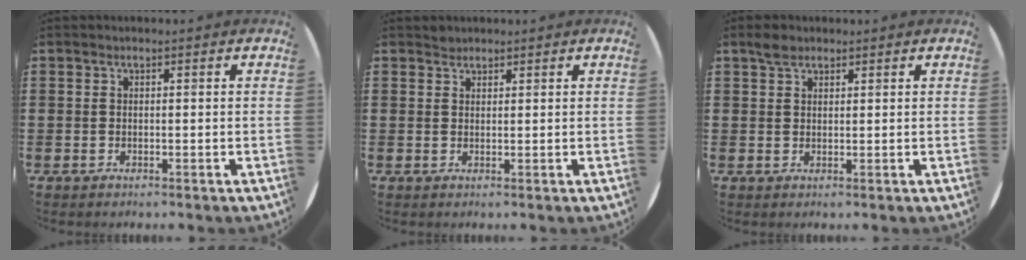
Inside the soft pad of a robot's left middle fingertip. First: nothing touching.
{"total": 1.1, "force": [1.0, 0.3, -0.1], "torque": [0.009, -0.001, 0.018]}
{"total": 2.0, "force": [1.6, 1.0, 0.7], "torque": [0.001, -0.002, 0.027]}